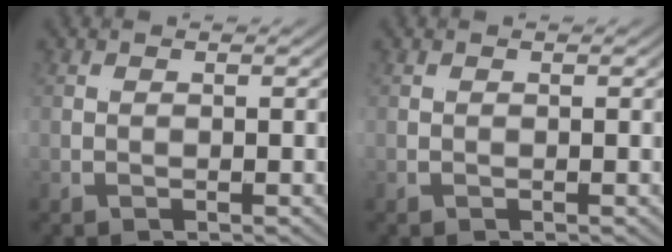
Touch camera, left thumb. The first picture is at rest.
{"total": 0.0}